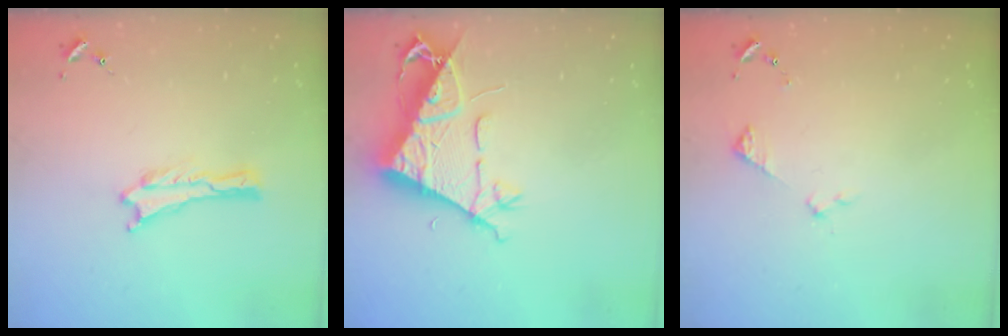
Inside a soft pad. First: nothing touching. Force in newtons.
{"total": 8.6, "press": 8.5, "slide": 1.2}
{"total": 2.9, "press": 2.9, "slide": 0.3}